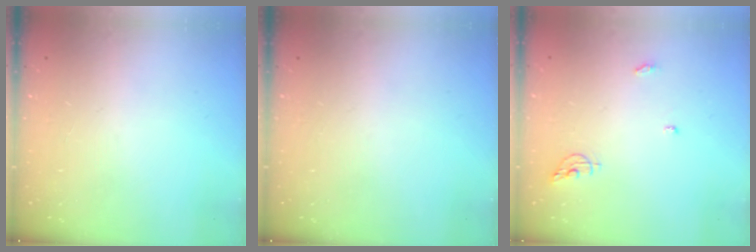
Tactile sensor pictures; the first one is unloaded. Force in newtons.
{"total": 0.0}
{"total": 6.3, "press": 6.2, "slide": 0.6}